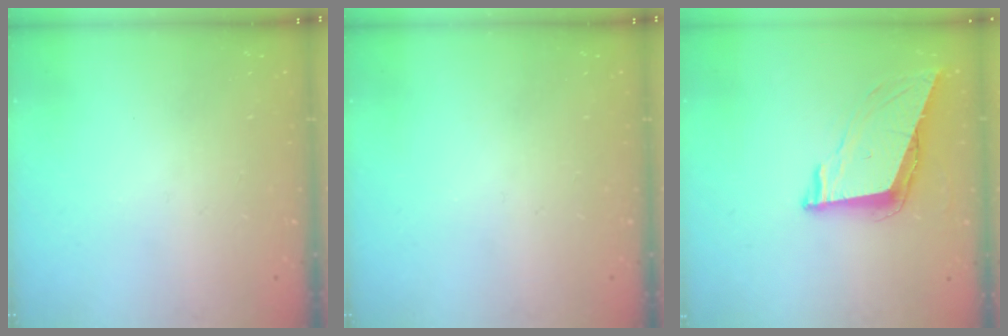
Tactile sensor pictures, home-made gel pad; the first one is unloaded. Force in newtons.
{"total": 0.0}
{"total": 9.2, "press": 8.6, "slide": 3.3}